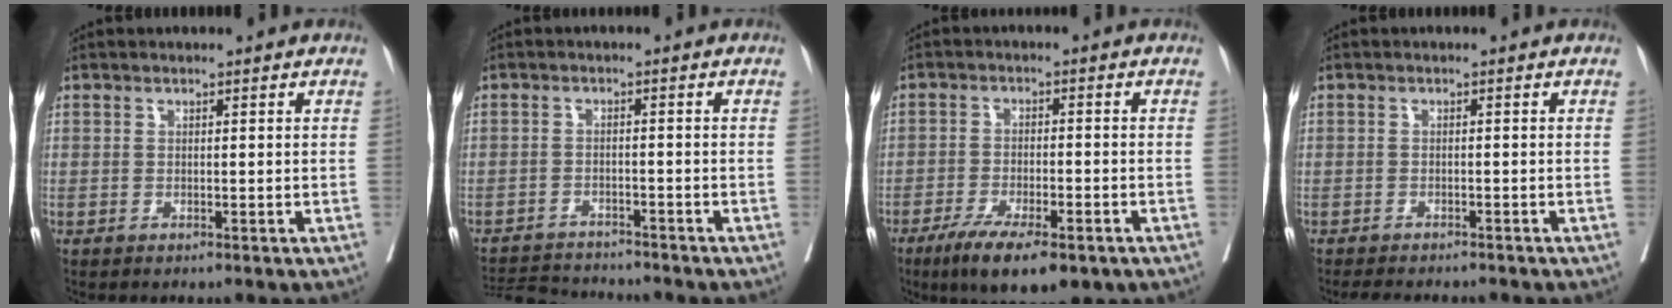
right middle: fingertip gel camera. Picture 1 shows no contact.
{"total": 7.0, "force": [-6.9, 0.2, 0.8], "torque": [-0.013, -0.004, -0.116]}
{"total": 11.3, "force": [-7.4, 3.0, 8.0], "torque": [-0.123, -0.018, -0.113]}
{"total": 5.8, "force": [-5.1, 1.7, 2.0], "torque": [-0.024, -0.006, -0.073]}